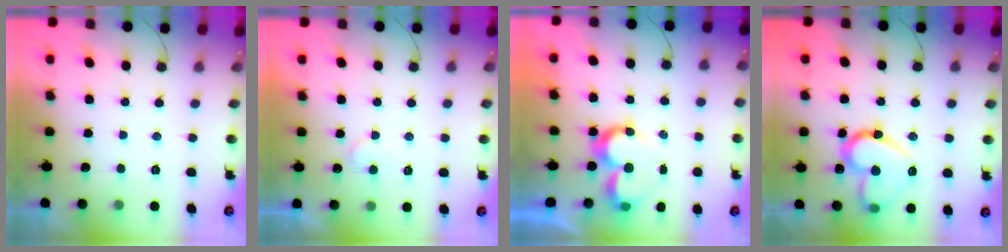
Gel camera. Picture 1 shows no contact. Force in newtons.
{"total": 6.2, "press": 6.1, "slide": 0.4}
{"total": 8.8, "press": 8.8, "slide": 0.8}
{"total": 16.5, "press": 16.4, "slide": 1.6}